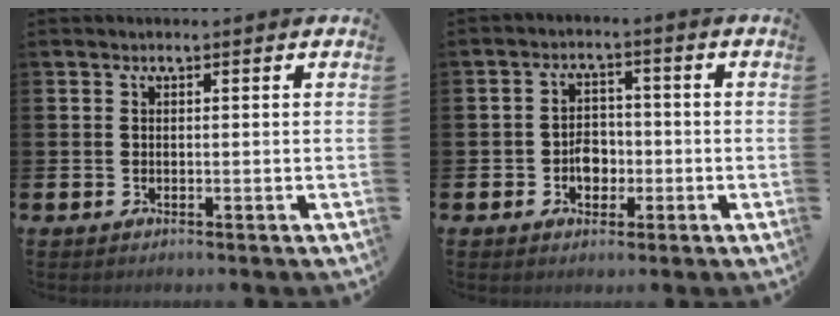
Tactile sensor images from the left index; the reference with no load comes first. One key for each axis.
{"total": 3.8, "fx": -1.1, "fy": 2.9, "fz": 2.2, "tx": -0.028, "ty": 0.001, "tz": -0.027}